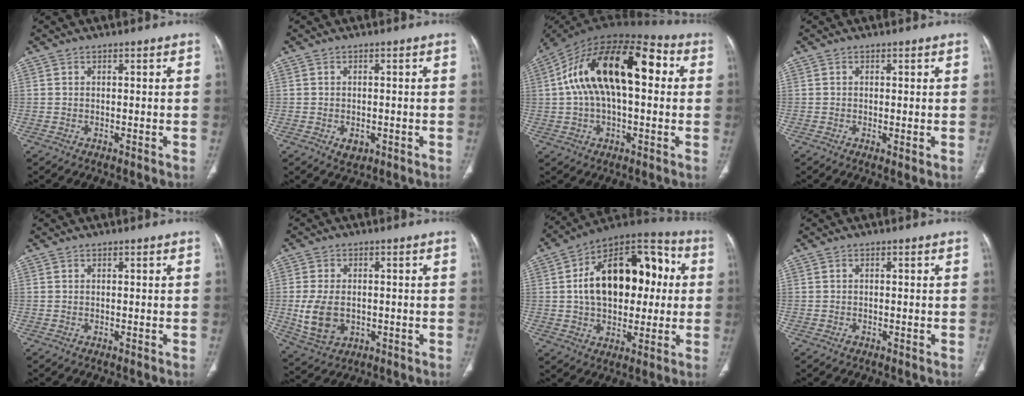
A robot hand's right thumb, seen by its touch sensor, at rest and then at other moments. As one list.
[{"total": 2.5, "force": [-0.8, 1.7, 1.5], "torque": [-0.014, -0.001, -0.006]}, {"total": 22.9, "force": [4.0, 11.4, 19.5], "torque": [-0.332, 0.046, 0.053]}, {"total": 1.3, "force": [0.0, 0.3, 1.3], "torque": [-0.026, -0.008, -0.002]}, {"total": 0.0}, {"total": 8.7, "force": [-0.9, 6.0, 6.2], "torque": [-0.117, -0.003, -0.005]}, {"total": 24.1, "force": [2.8, 14.7, 18.8], "torque": [-0.261, 0.032, 0.040]}, {"total": 0.6, "force": [-0.2, 0.4, 0.3], "torque": [-0.001, 0.001, -0.005]}]